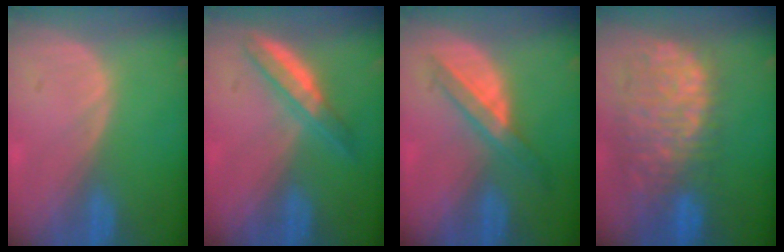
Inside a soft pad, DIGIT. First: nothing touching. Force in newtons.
{"total": 4.6, "press": 4.6, "slide": 0.1}
{"total": 6.1, "press": 5.6, "slide": 2.5}
{"total": 12.6, "press": 10.3, "slide": 7.2}